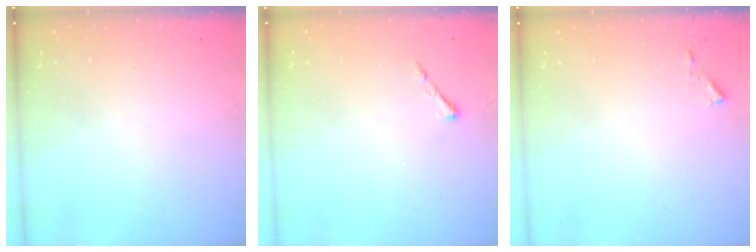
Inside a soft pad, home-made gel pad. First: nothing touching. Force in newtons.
{"total": 3.2, "press": 3.1, "slide": 0.5}
{"total": 5.3, "press": 5.2, "slide": 0.5}